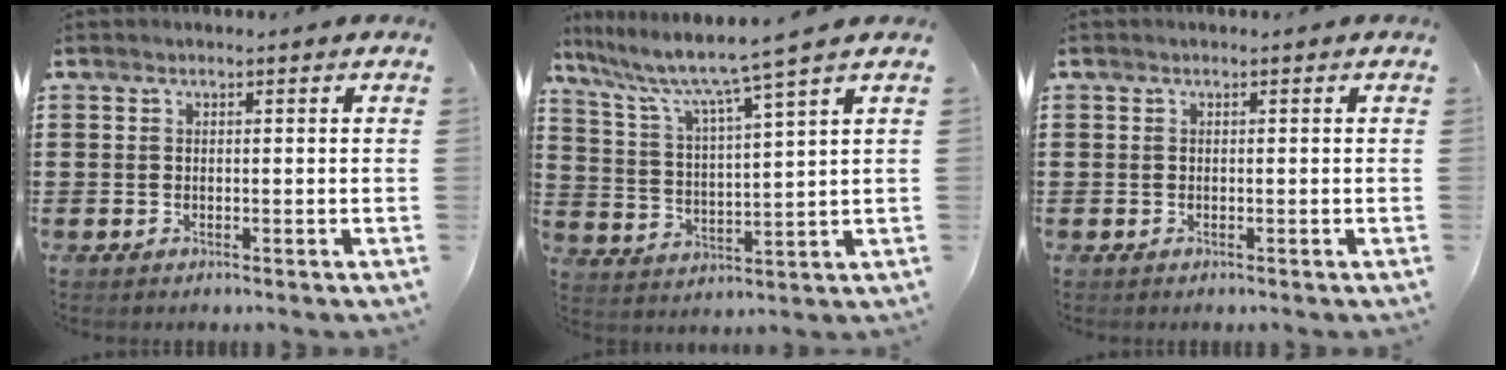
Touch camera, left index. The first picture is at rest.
{"total": 6.7, "force": [5.6, -0.4, 3.8], "torque": [-0.101, -0.044, 0.085]}
{"total": 0.0}